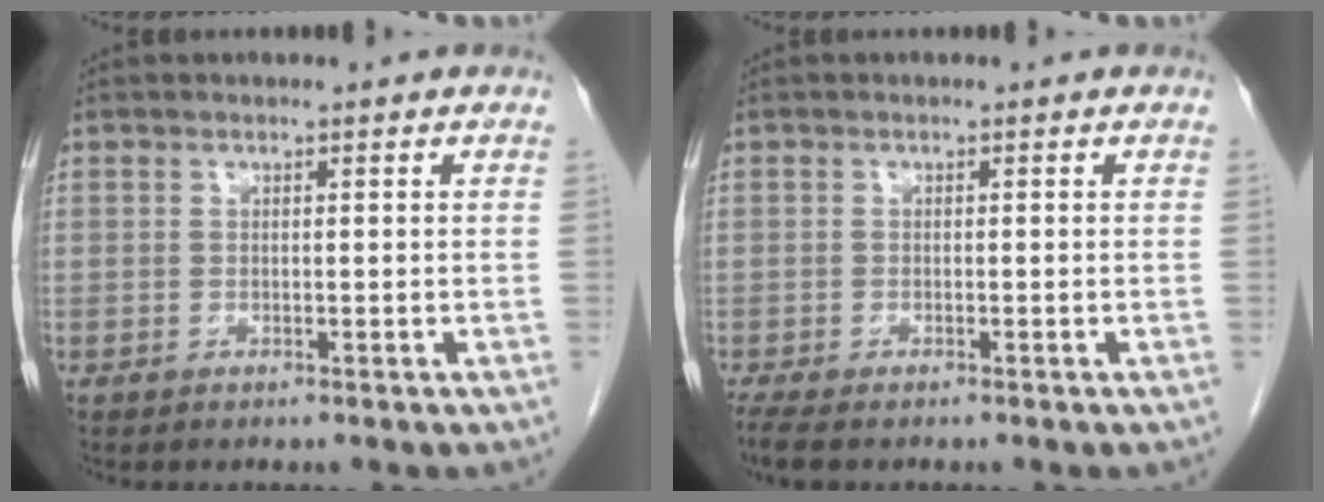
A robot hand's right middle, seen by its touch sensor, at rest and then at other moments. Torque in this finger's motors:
{"motor_torque": [0.38, -0.23, 0.04, 0.03]}